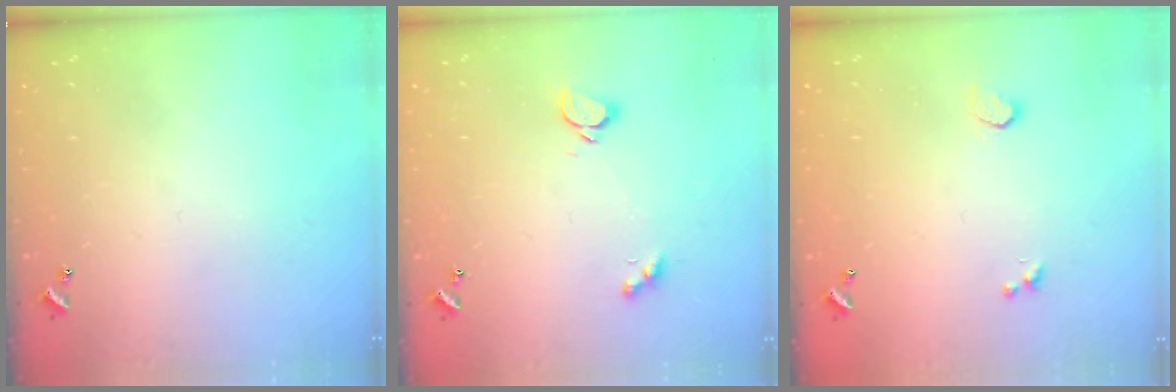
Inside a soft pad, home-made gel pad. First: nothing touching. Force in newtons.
{"total": 1.8, "press": 1.6, "slide": 0.8}
{"total": 1.0, "press": 0.7, "slide": 0.7}